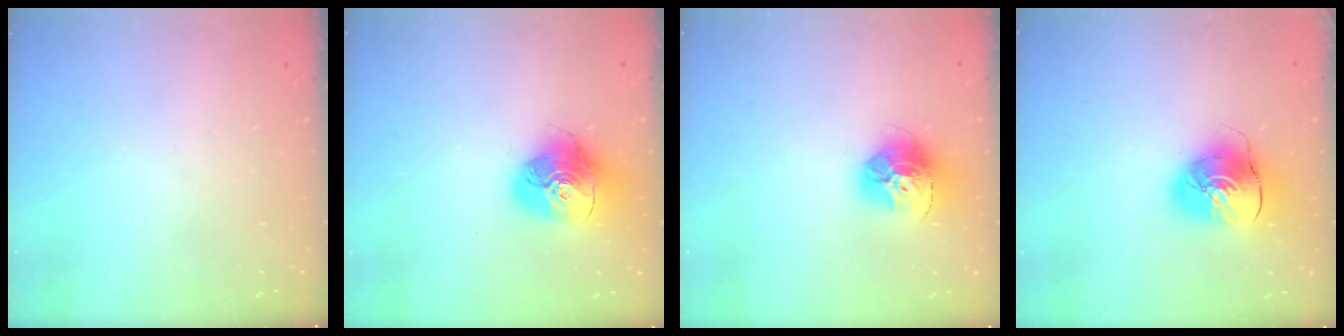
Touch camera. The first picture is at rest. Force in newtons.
{"total": 16.5, "press": 16.5, "slide": 1.7}
{"total": 14.5, "press": 14.4, "slide": 1.6}
{"total": 9.9, "press": 9.8, "slide": 1.4}